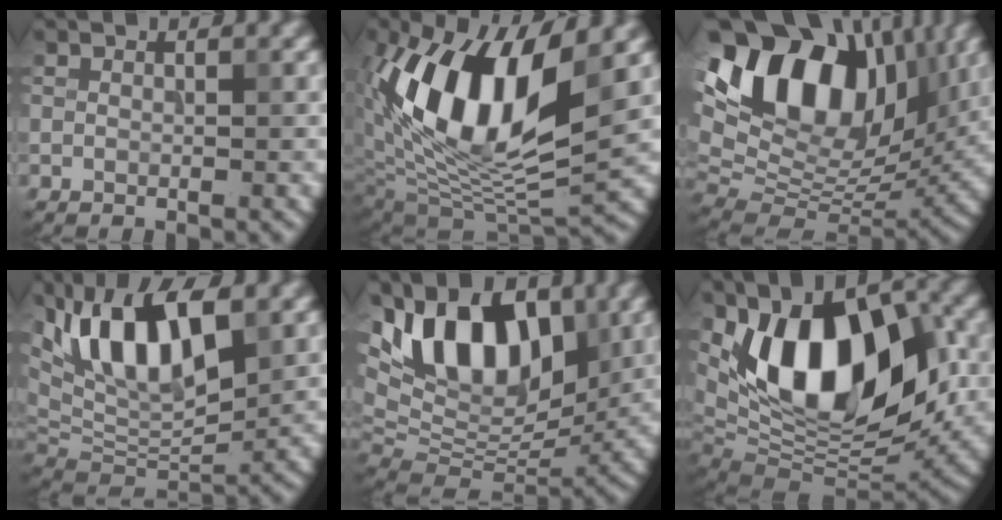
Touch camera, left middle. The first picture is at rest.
{"total": 12.7, "force": [4.3, 5.9, 10.4], "torque": [-0.197, -0.010, 0.081]}
{"total": 16.3, "force": [6.3, 9.8, 11.3], "torque": [-0.207, 0.040, 0.104]}
{"total": 10.9, "force": [4.5, 4.9, 8.6], "torque": [-0.159, 0.010, 0.079]}
{"total": 12.9, "force": [5.5, 6.8, 9.5], "torque": [-0.151, 0.020, 0.085]}
{"total": 14.2, "force": [2.9, 8.0, 11.4], "torque": [-0.159, -0.005, 0.040]}